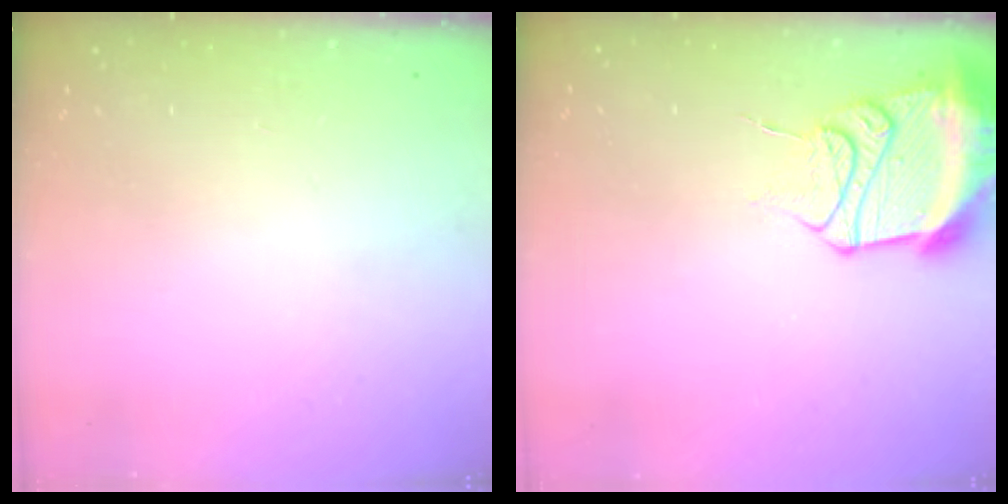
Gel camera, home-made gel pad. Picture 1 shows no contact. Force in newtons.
{"total": 14.5, "press": 14.4, "slide": 1.4}